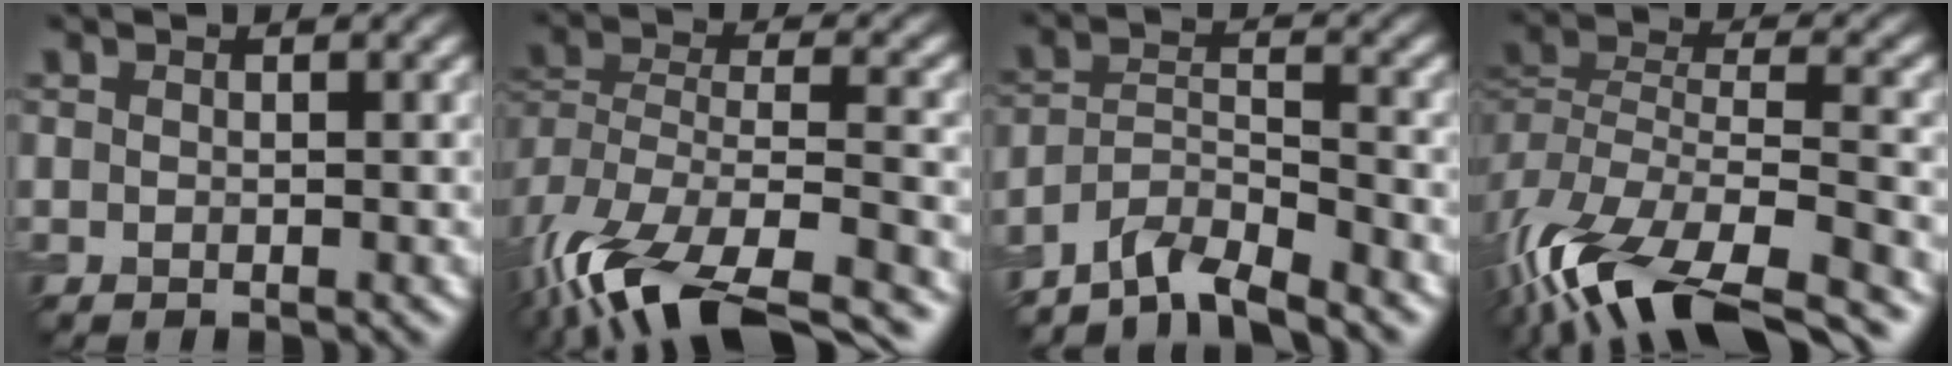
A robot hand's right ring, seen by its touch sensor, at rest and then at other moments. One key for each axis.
{"total": 17.1, "fx": -12.4, "fy": 7.3, "fz": 9.3, "tx": -0.194, "ty": -0.037, "tz": -0.165}
{"total": 5.3, "fx": -4.8, "fy": 0.8, "fz": 1.9, "tx": -0.032, "ty": -0.002, "tz": -0.090}
{"total": 15.6, "fx": -11.4, "fy": 5.6, "fz": 9.1, "tx": -0.192, "ty": -0.020, "tz": -0.175}